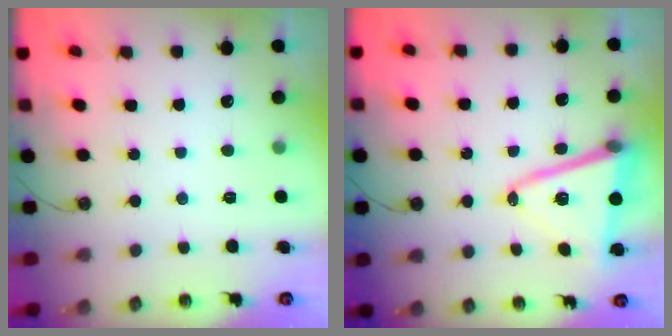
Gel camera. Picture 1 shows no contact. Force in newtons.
{"total": 14.2, "press": 13.9, "slide": 3.1}